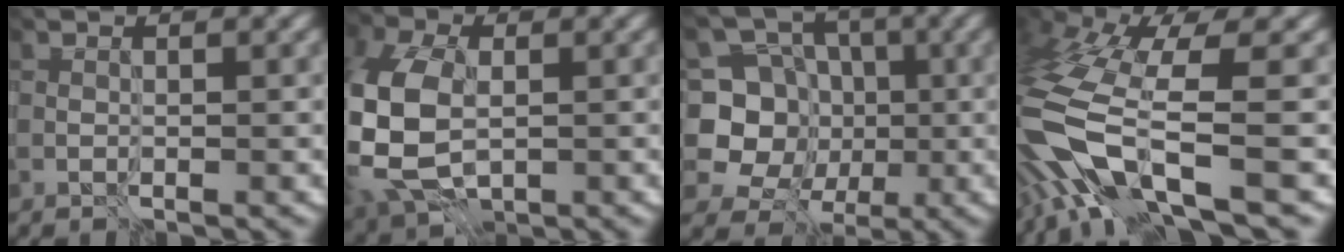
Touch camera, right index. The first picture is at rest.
{"total": 8.9, "force": [-0.5, 6.5, 6.1], "torque": [-0.184, -0.012, -0.008]}
{"total": 6.3, "force": [0.4, 6.0, 1.7], "torque": [-0.034, 0.000, -0.018]}
{"total": 10.8, "force": [-4.4, 3.4, 9.3], "torque": [-0.209, -0.012, -0.068]}